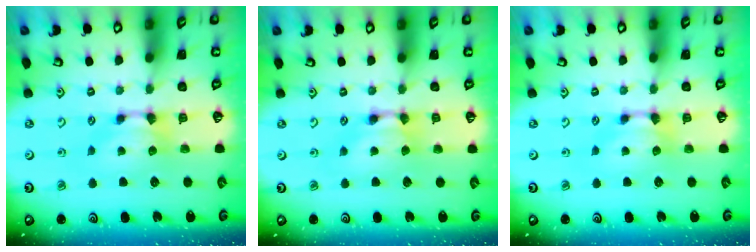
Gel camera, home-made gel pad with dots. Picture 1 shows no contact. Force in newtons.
{"total": 1.6, "press": 1.5, "slide": 0.1}
{"total": 0.0}